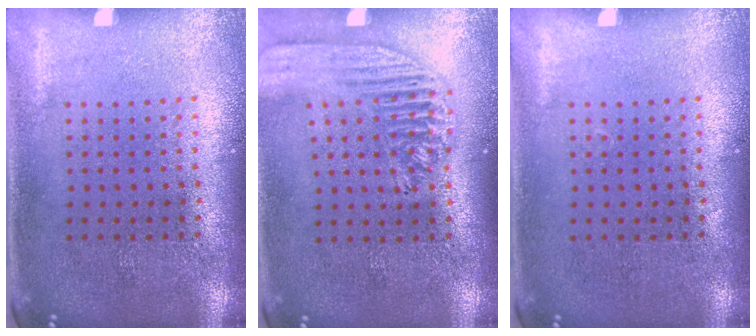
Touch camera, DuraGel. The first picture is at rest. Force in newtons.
{"total": 1.7, "press": 1.6, "slide": 0.6}
{"total": 0.0}